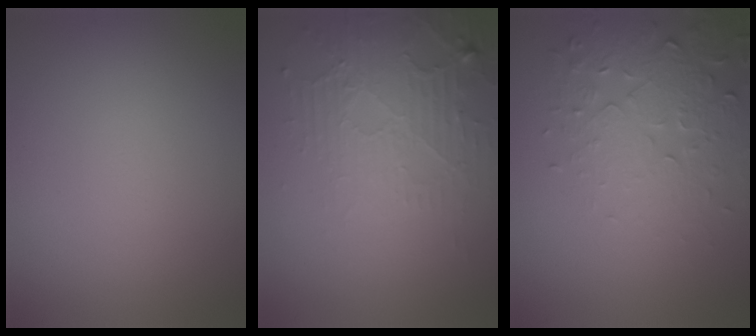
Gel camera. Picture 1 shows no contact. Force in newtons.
{"total": 5.2, "press": 3.4, "slide": 4.0}
{"total": 4.1, "press": 3.9, "slide": 1.2}